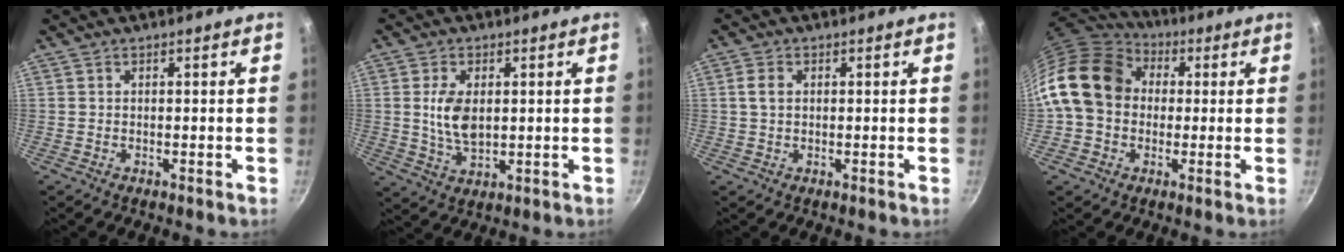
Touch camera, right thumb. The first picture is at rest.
{"total": 7.5, "force": [1.1, 4.4, 6.0], "torque": [-0.110, -0.013, 0.023]}
{"total": 2.7, "force": [0.5, 2.0, 1.8], "torque": [-0.031, 0.005, 0.008]}
{"total": 17.8, "force": [1.8, 14.4, 10.3], "torque": [-0.172, 0.039, 0.018]}